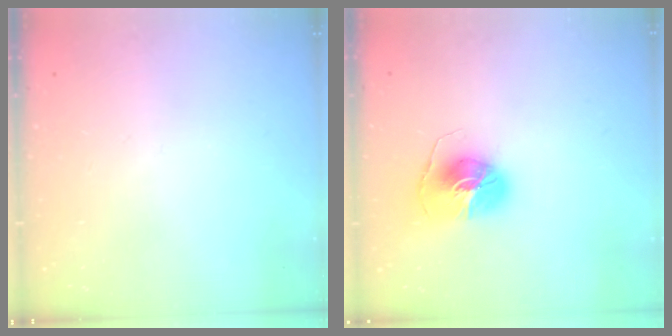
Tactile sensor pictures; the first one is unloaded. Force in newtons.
{"total": 8.5, "press": 8.5, "slide": 0.2}